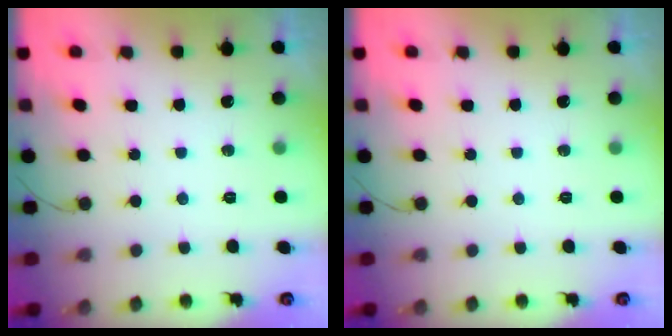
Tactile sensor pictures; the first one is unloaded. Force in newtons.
{"total": 0.0}